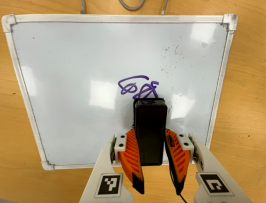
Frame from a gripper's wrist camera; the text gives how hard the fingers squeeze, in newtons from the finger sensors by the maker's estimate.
{"total": 7.6, "left": 5.9, "right": 9.4}